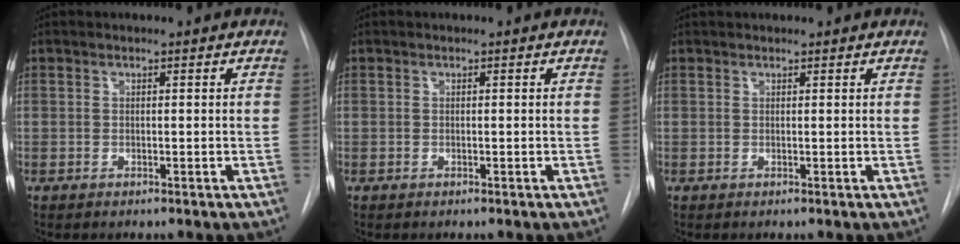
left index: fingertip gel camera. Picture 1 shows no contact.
{"total": 0.0}
{"total": 1.7, "force": [1.6, 0.4, 0.5], "torque": [-0.006, 0.026, 0.026]}